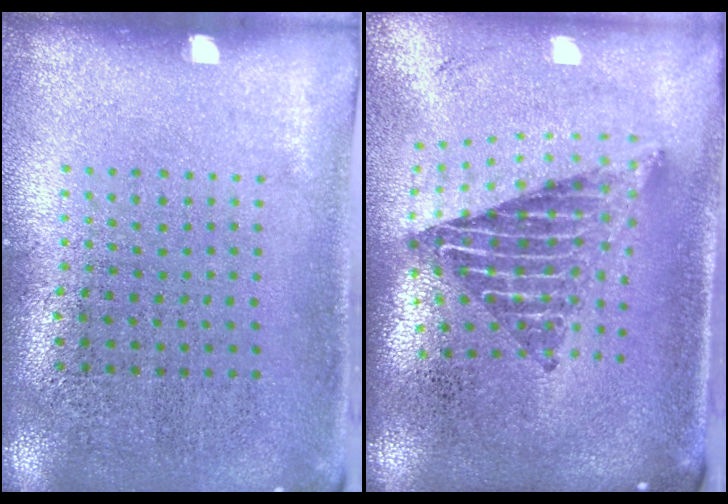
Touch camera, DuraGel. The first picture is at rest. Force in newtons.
{"total": 2.3, "press": 1.6, "slide": 1.6}